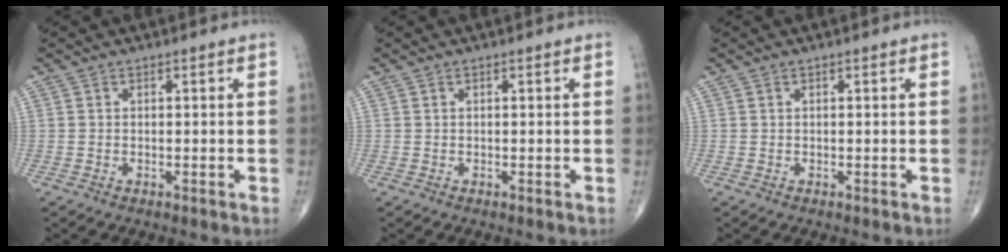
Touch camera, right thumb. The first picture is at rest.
{"total": 0.0}
{"total": 0.0}